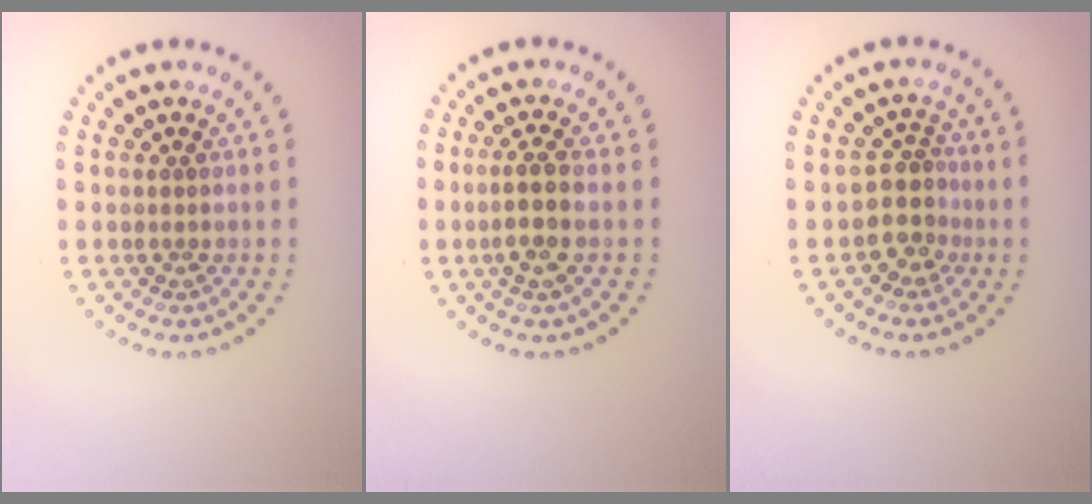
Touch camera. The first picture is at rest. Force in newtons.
{"total": 2.4, "press": 2.2, "slide": 1.0}
{"total": 2.6, "press": 2.0, "slide": 1.7}